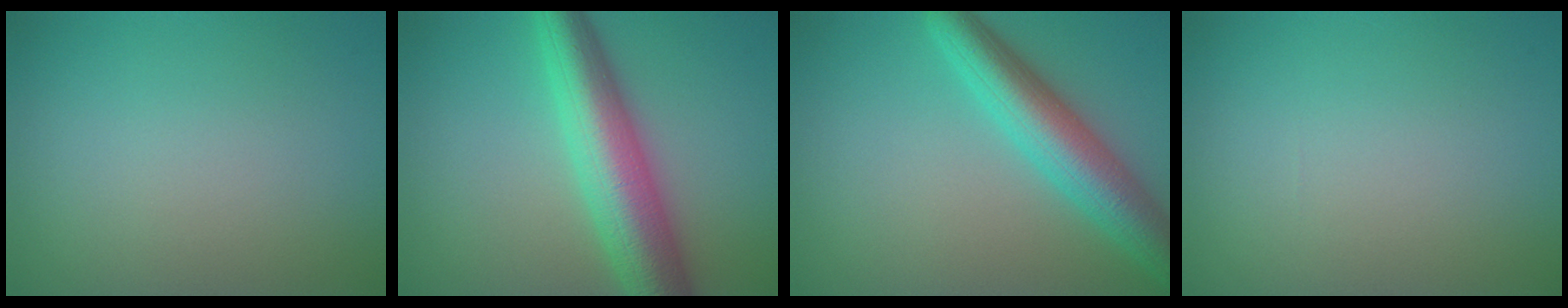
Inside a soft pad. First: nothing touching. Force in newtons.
{"total": 7.7, "press": 7.7, "slide": 0.1}
{"total": 6.2, "press": 6.2, "slide": 0.3}
{"total": 0.0}